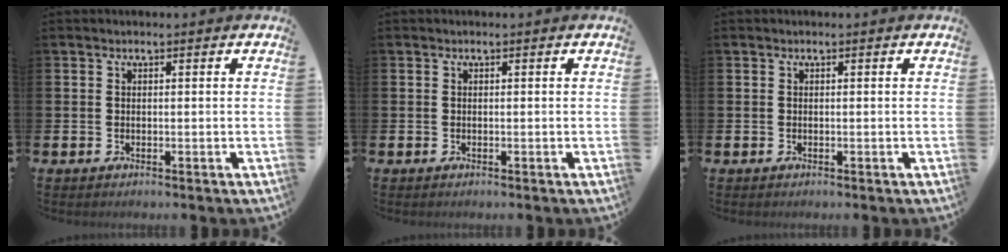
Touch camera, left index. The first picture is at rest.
{"total": 0.0}
{"total": 0.0}